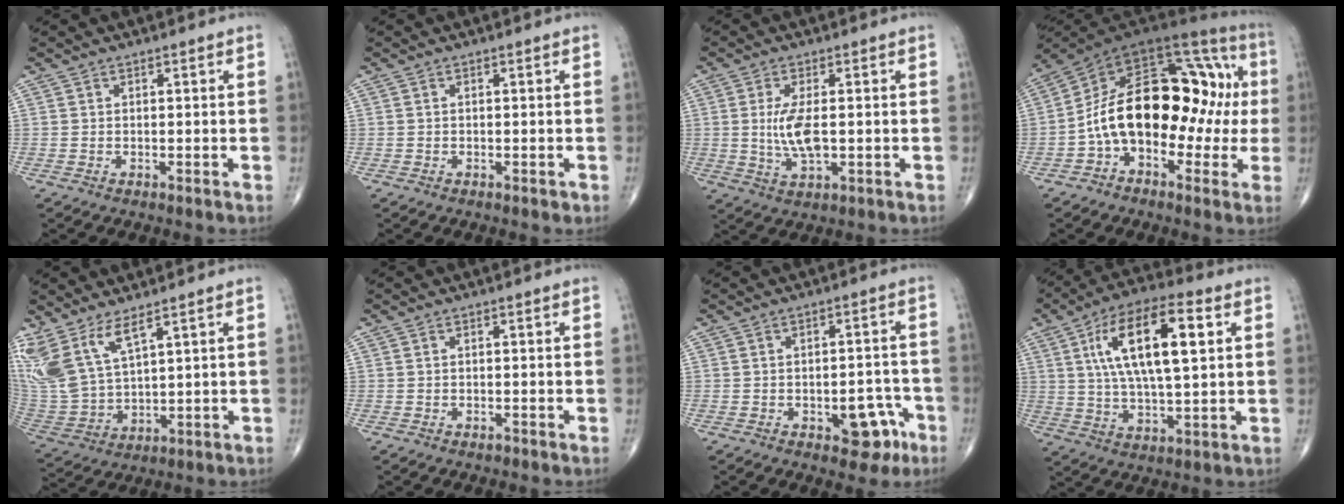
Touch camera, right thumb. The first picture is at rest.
{"total": 0.7, "force": [-0.2, 0.4, 0.5], "torque": [-0.008, 0.000, -0.004]}
{"total": 6.8, "force": [0.1, 2.7, 6.3], "torque": [-0.131, -0.013, 0.004]}
{"total": 23.5, "force": [-1.5, 14.1, 18.8], "torque": [-0.265, 0.070, -0.029]}
{"total": 12.4, "force": [7.8, 4.3, 8.7], "torque": [-0.197, -0.036, 0.178]}
{"total": 0.7, "force": [-0.5, 0.4, 0.4], "torque": [-0.004, 0.001, -0.009]}
{"total": 7.8, "force": [-3.6, 4.1, 5.6], "torque": [-0.041, 0.031, -0.039]}
{"total": 17.7, "force": [4.9, 6.4, 15.7], "torque": [-0.273, 0.005, 0.081]}